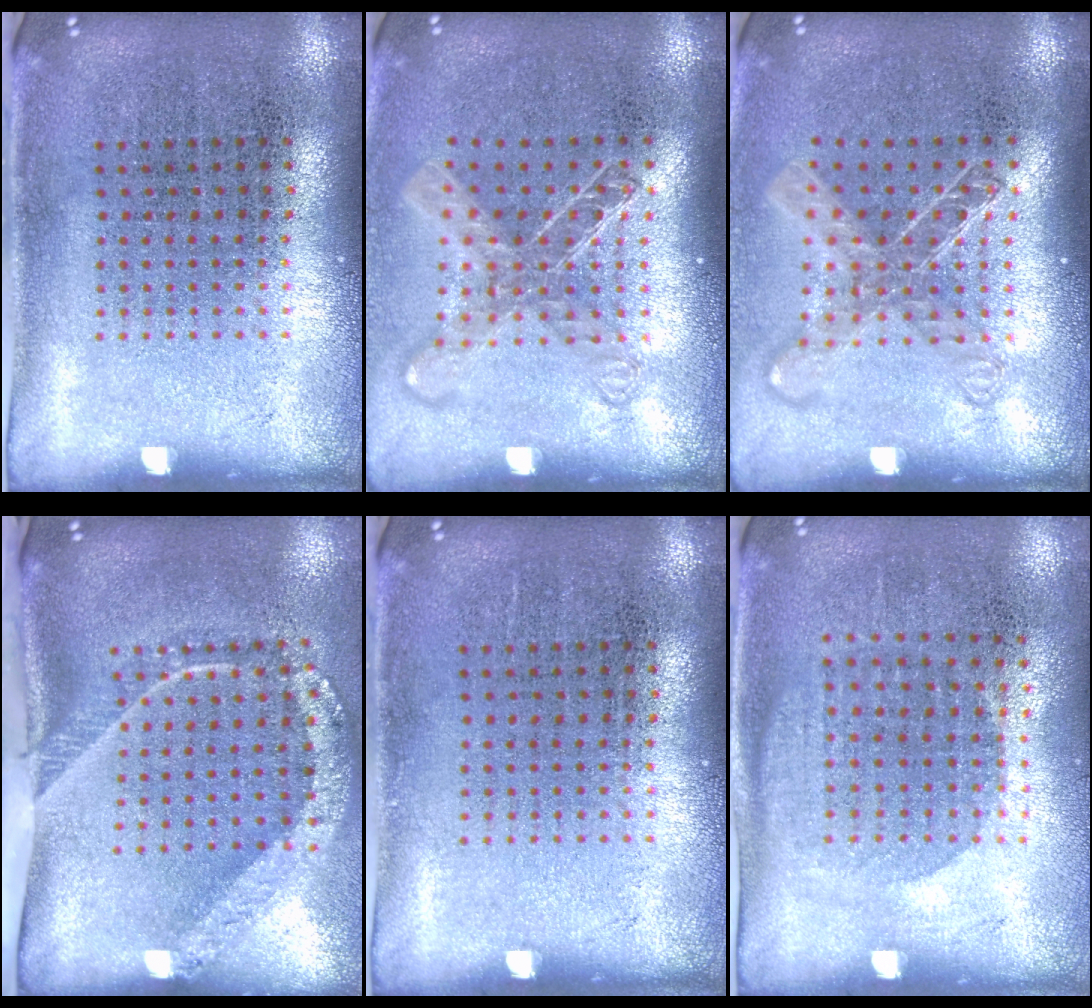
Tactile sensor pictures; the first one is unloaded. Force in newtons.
{"total": 1.7, "press": 1.3, "slide": 1.0}
{"total": 1.7, "press": 1.3, "slide": 1.0}
{"total": 2.4, "press": 1.6, "slide": 1.8}
{"total": 0.0}
{"total": 1.1, "press": 1.0, "slide": 0.5}